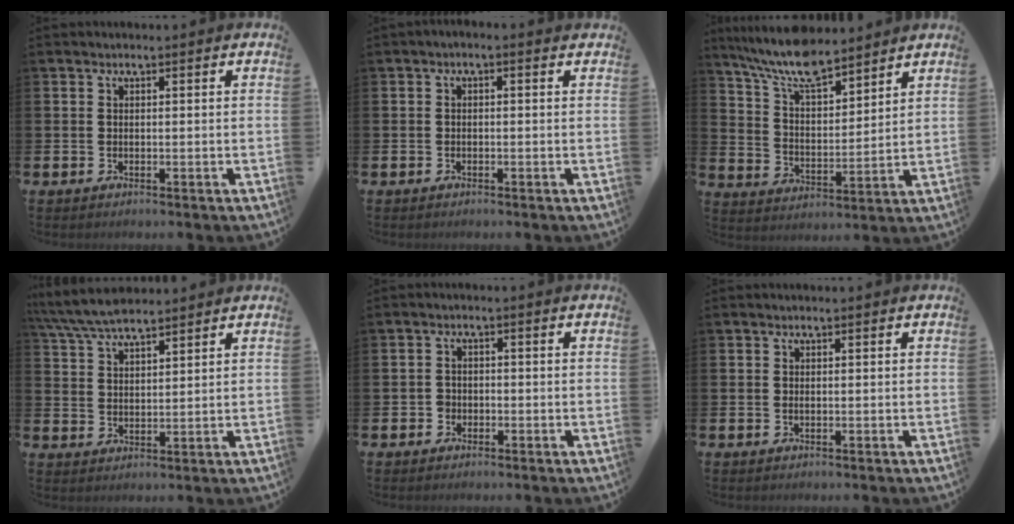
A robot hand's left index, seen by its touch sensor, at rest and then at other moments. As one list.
[{"total": 0.8, "force": [-0.6, 0.2, 0.4], "torque": [-0.015, 0.002, -0.010]}, {"total": 8.7, "force": [7.8, 2.1, 3.3], "torque": [-0.091, -0.041, 0.141]}, {"total": 6.3, "force": [5.8, 1.0, 2.1], "torque": [-0.066, -0.019, 0.108]}, {"total": 1.7, "force": [-1.0, 1.4, 0.2], "torque": [-0.006, 0.004, -0.023]}, {"total": 0.0}]